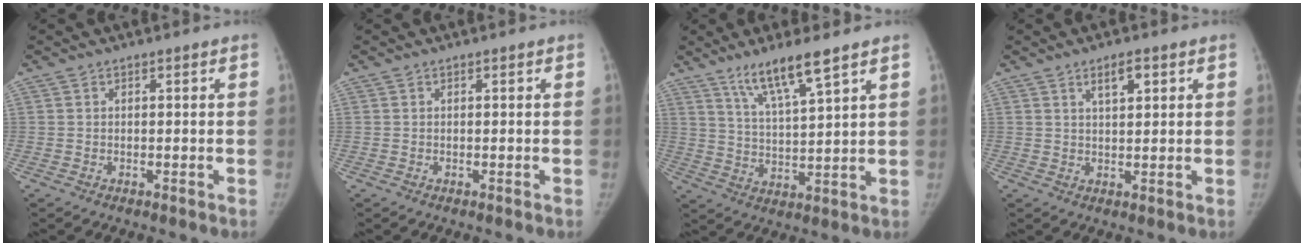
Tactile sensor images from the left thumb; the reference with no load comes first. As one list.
[{"total": 0.0}, {"total": 9.3, "force": [6.4, 0.9, 6.6], "torque": [-0.121, -0.039, 0.125]}, {"total": 3.7, "force": [1.9, 1.4, 2.8], "torque": [-0.040, -0.009, 0.033]}]